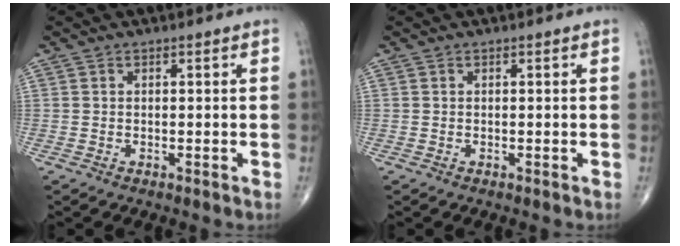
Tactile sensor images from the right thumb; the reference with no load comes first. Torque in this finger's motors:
{"motor_torque": [-0.14, 0.06, 0.01, 0.01, 0.01]}